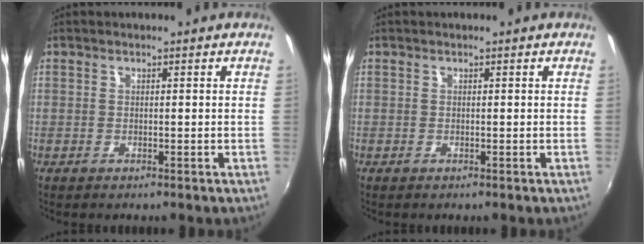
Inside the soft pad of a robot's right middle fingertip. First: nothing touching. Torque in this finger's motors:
{"motor_torque": [0.00, 0.00, 0.00, 0.00]}